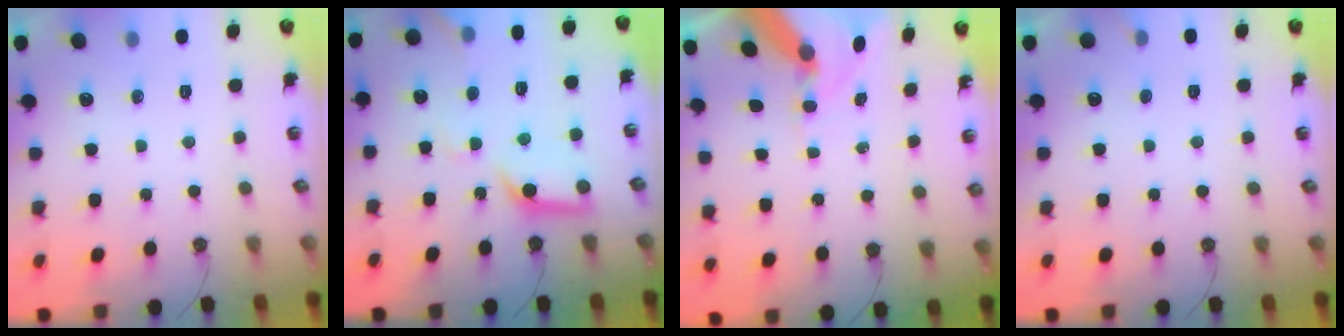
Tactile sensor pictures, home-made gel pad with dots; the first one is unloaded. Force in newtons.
{"total": 14.1, "press": 14.1, "slide": 1.3}
{"total": 13.1, "press": 13.0, "slide": 1.5}
{"total": 4.4, "press": 4.4, "slide": 0.3}